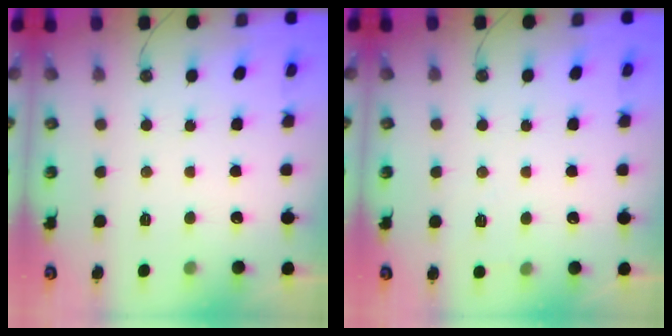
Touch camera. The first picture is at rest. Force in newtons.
{"total": 3.9, "press": 2.5, "slide": 3.0}